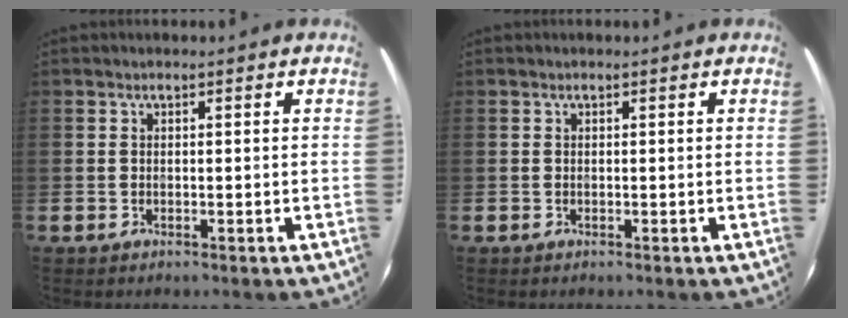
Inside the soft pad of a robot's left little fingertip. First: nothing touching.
{"total": 0.0}